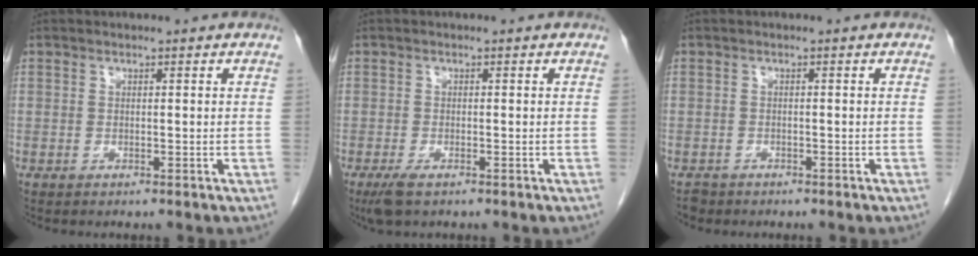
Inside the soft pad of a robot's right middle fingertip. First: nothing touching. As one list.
[{"total": 2.8, "force": [-1.8, 0.8, 2.0], "torque": [-0.046, -0.008, -0.031]}, {"total": 1.6, "force": [-1.3, 0.9, 0.0], "torque": [-0.007, 0.000, -0.022]}]